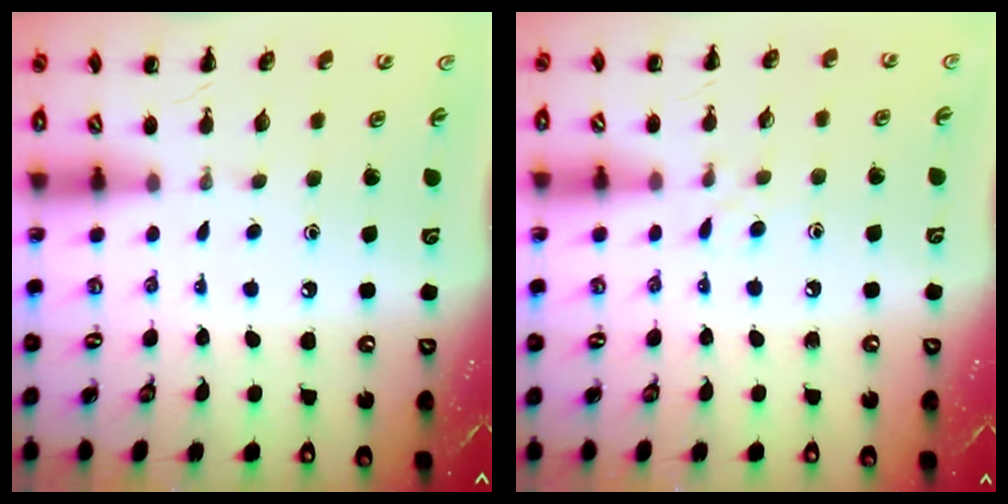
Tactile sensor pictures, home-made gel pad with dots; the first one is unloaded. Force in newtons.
{"total": 6.7, "press": 6.2, "slide": 2.5}